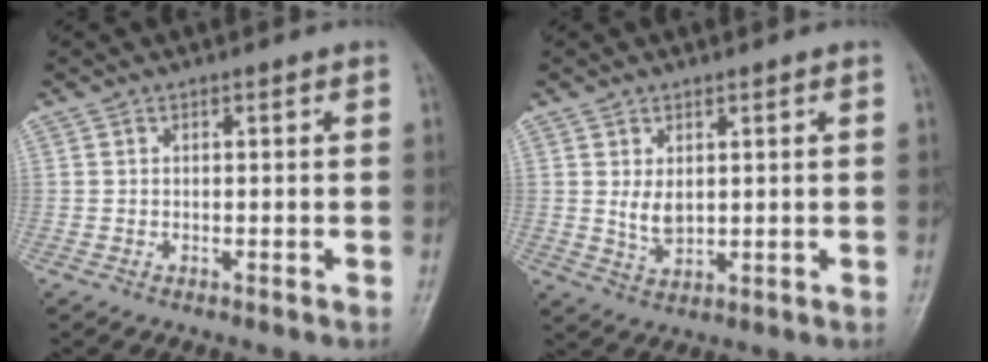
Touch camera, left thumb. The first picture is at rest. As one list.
[{"total": 4.0, "force": [1.0, 2.5, 3.0], "torque": [-0.044, -0.013, 0.025]}]